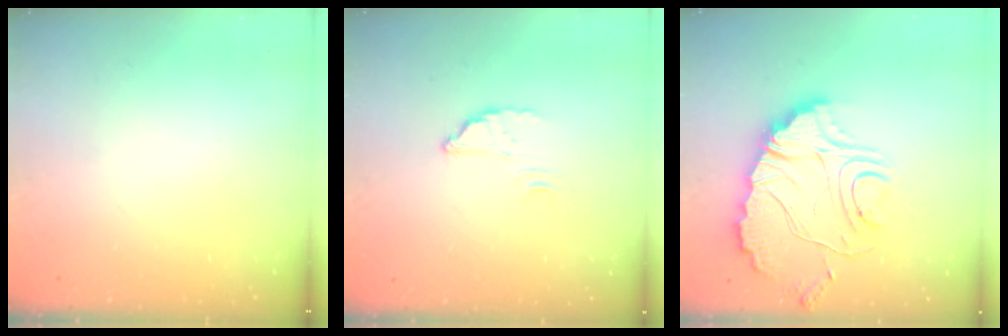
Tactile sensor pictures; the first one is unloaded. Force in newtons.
{"total": 2.5, "press": 2.5, "slide": 0.1}
{"total": 18.5, "press": 18.4, "slide": 1.7}